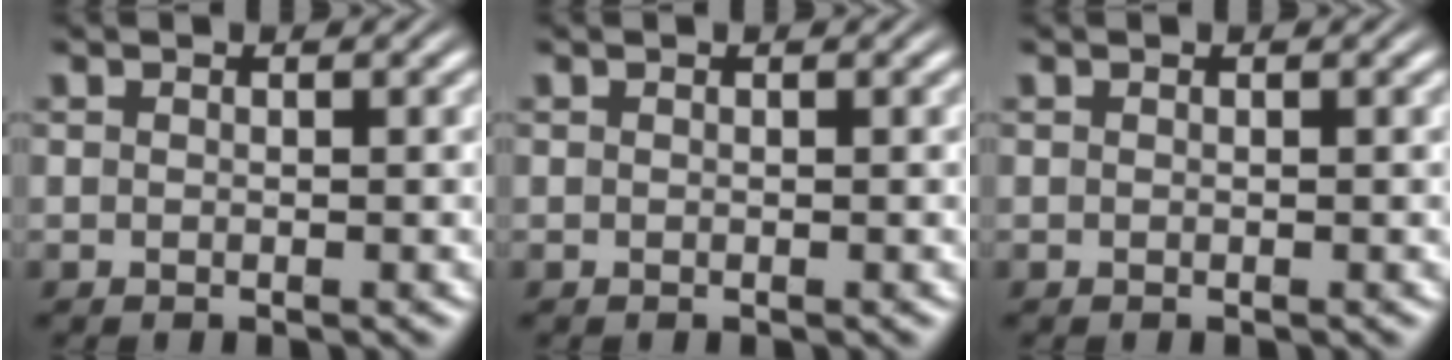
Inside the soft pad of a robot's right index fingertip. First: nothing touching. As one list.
[{"total": 0.0}, {"total": 0.0}]